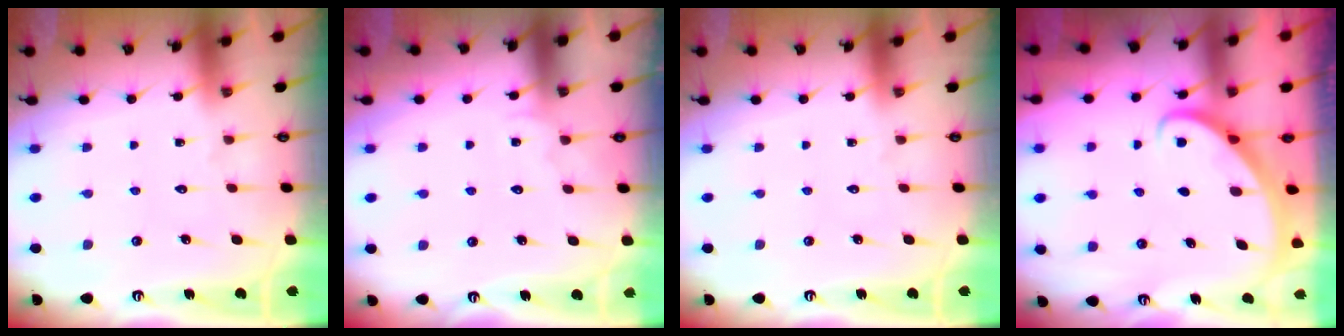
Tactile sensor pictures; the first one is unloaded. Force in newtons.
{"total": 2.4, "press": 2.4, "slide": 0.2}
{"total": 0.0}
{"total": 2.8, "press": 2.8, "slide": 0.2}